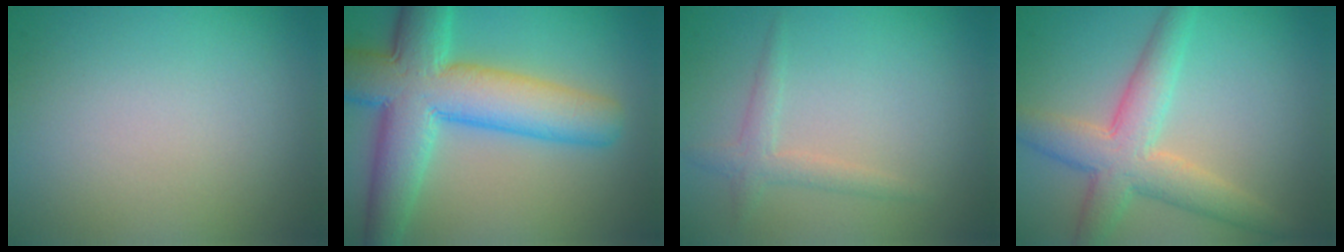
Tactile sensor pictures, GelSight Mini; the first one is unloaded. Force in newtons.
{"total": 10.3, "press": 10.3, "slide": 0.2}
{"total": 1.7, "press": 1.7, "slide": 0.0}
{"total": 5.5, "press": 5.5, "slide": 0.5}